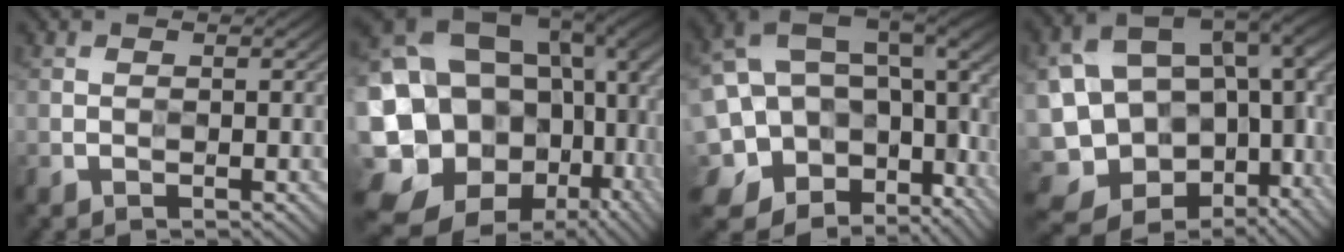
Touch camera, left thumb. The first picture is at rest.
{"total": 21.7, "force": [0.7, 16.8, 13.6], "torque": [-0.347, -0.034, 0.067]}
{"total": 17.0, "force": [-1.8, 11.7, 12.2], "torque": [-0.263, -0.040, 0.034]}
{"total": 18.7, "force": [-1.1, 12.7, 13.7], "torque": [-0.236, -0.034, 0.055]}